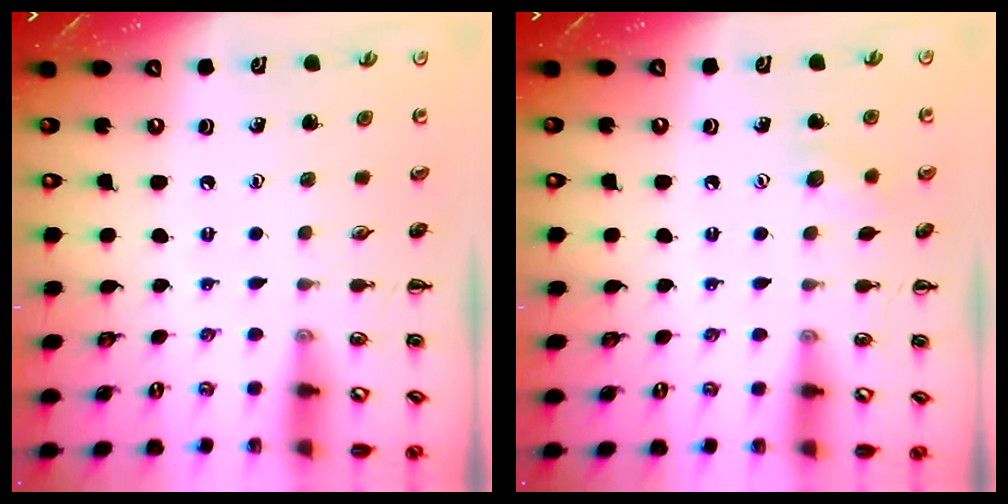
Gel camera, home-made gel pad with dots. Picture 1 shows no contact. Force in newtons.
{"total": 7.7, "press": 7.5, "slide": 2.0}